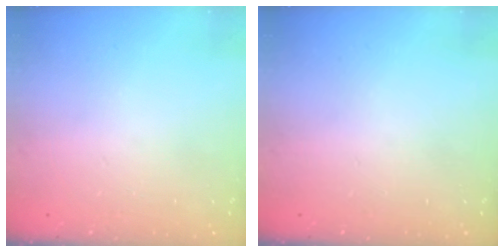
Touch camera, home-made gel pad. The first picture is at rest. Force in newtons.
{"total": 0.0}